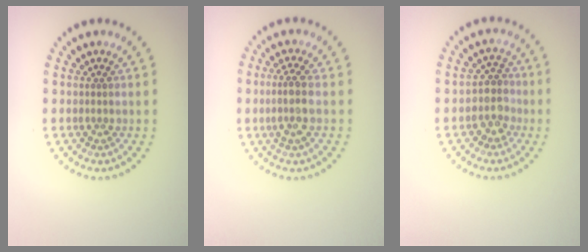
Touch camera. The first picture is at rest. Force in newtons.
{"total": 2.5, "press": 2.2, "slide": 1.1}
{"total": 2.5, "press": 2.1, "slide": 1.3}